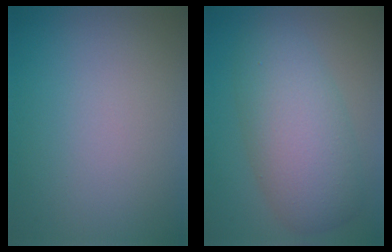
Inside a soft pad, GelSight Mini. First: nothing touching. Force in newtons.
{"total": 7.4, "press": 7.4, "slide": 0.3}